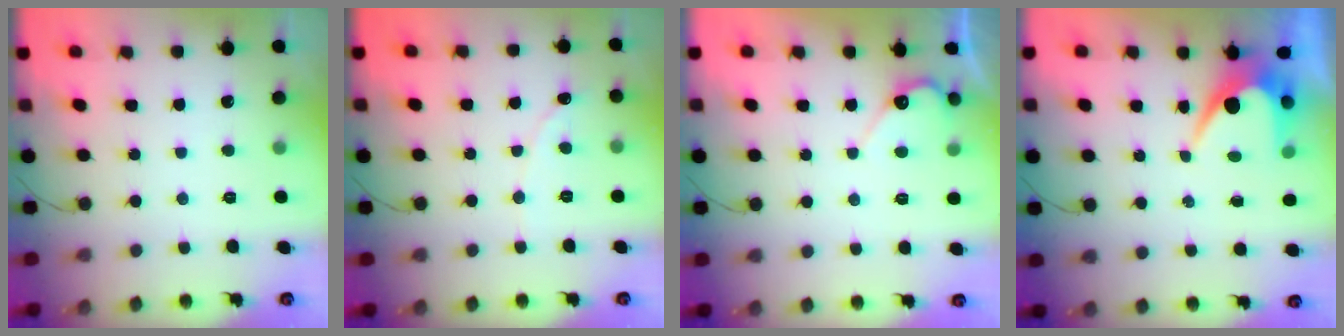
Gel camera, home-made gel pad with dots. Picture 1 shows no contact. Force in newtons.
{"total": 0.7, "press": 0.7, "slide": 0.0}
{"total": 6.7, "press": 6.7, "slide": 0.5}
{"total": 6.9, "press": 6.8, "slide": 0.6}